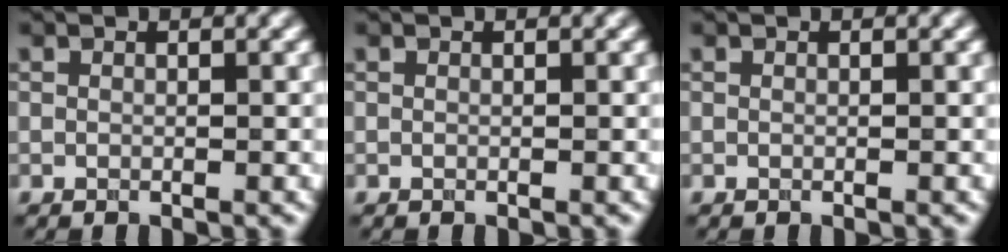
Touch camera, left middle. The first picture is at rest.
{"total": 0.0}
{"total": 0.0}